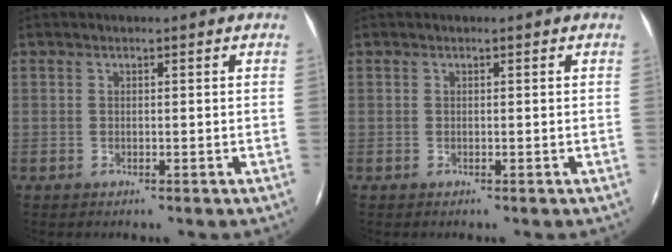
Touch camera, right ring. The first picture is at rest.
{"total": 0.0}